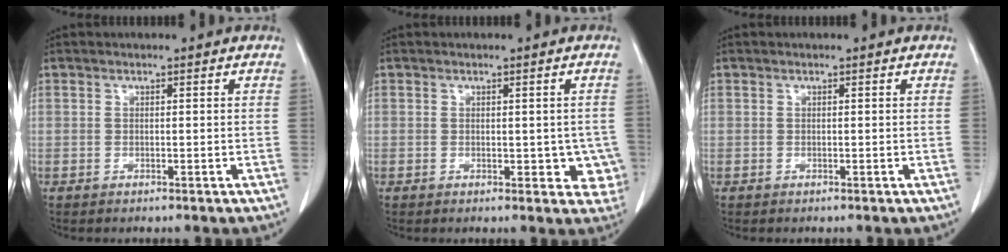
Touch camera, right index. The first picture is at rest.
{"total": 4.4, "force": [-0.3, 2.8, 3.4], "torque": [-0.013, 0.004, 0.000]}
{"total": 0.0}